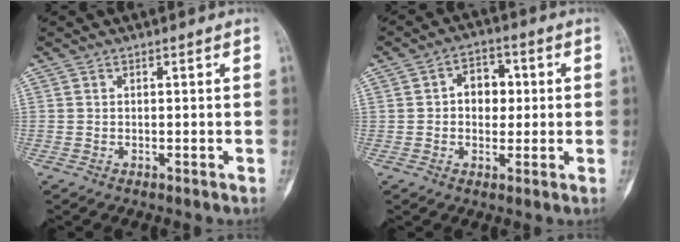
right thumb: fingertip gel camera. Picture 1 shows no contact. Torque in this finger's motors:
{"motor_torque": [0.97, 0.80, 0.08, -0.23, -0.02]}